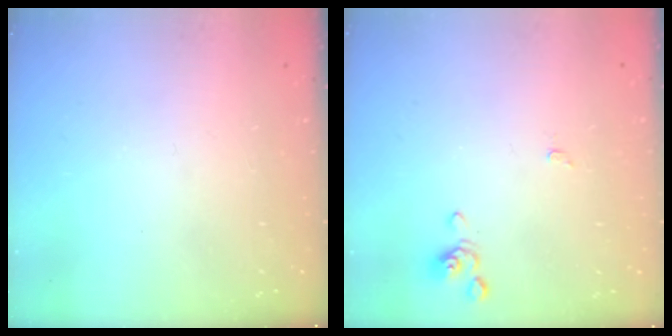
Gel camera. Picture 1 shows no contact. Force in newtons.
{"total": 0.0}